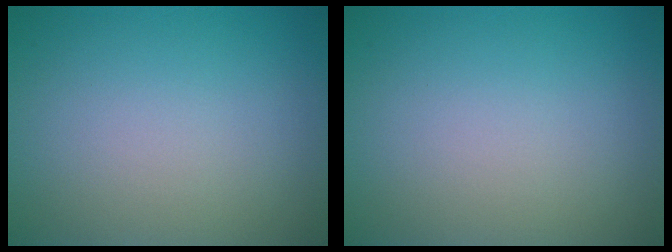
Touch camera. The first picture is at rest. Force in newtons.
{"total": 0.0}